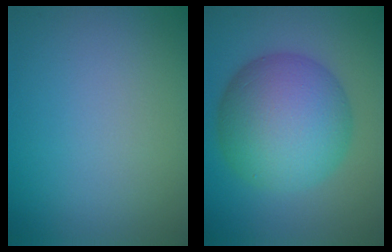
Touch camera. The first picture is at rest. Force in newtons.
{"total": 10.2, "press": 10.2, "slide": 0.1}